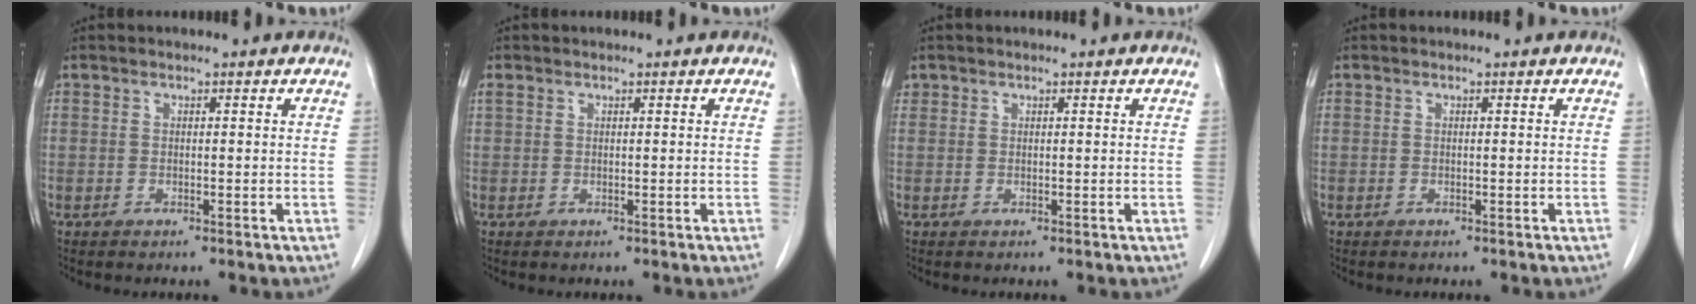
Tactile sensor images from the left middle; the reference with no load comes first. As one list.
[{"total": 0.7, "force": [0.5, 0.4, 0.2], "torque": [-0.011, 0.014, 0.011]}, {"total": 0.7, "force": [0.4, 0.5, 0.0], "torque": [0.001, 0.010, 0.009]}, {"total": 0.0}]